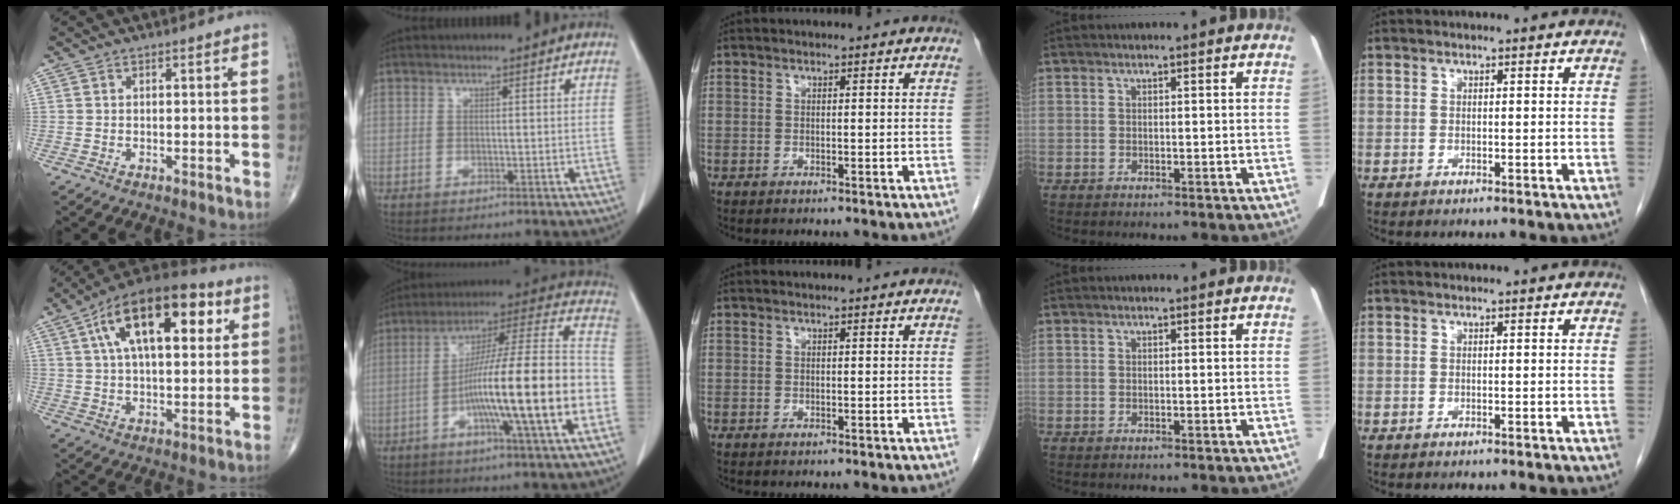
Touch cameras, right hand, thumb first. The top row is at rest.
{"thumb": {"total": 21.3, "force": [7.4, 9.9, 17.3], "torque": [-0.264, 0.009, 0.113]}, "index": {"total": 21.9, "force": [-6.0, 0.6, 21.0], "torque": [-0.304, 0.008, -0.100]}}